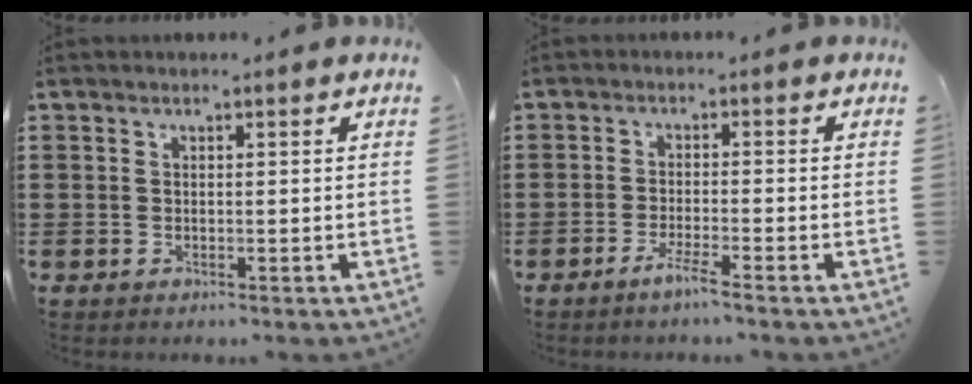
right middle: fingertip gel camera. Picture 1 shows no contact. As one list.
[{"total": 3.0, "force": [-2.1, -0.2, 2.1], "torque": [-0.042, -0.003, -0.039]}]